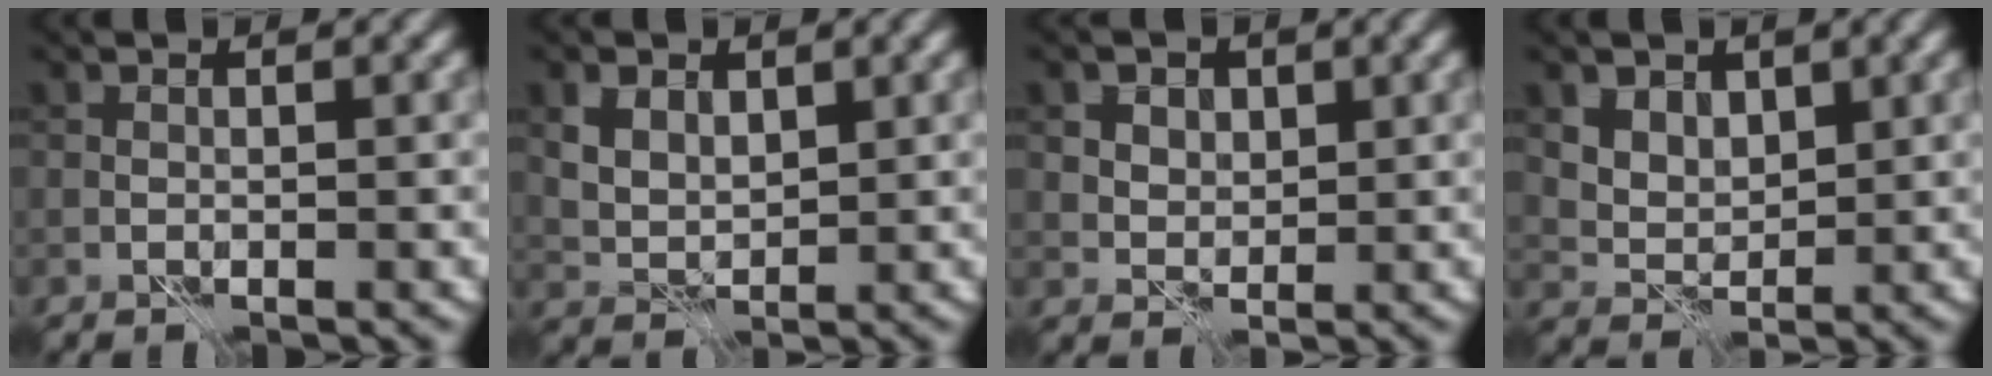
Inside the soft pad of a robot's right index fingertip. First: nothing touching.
{"total": 3.3, "force": [1.5, 2.2, 1.9], "torque": [-0.040, -0.004, 0.025]}
{"total": 4.4, "force": [2.4, 3.1, 2.1], "torque": [-0.050, 0.006, 0.035]}
{"total": 4.4, "force": [2.5, 3.1, 1.9], "torque": [-0.057, -0.008, 0.060]}